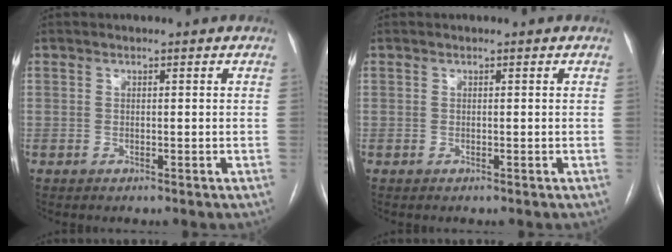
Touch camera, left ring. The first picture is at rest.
{"total": 0.0}